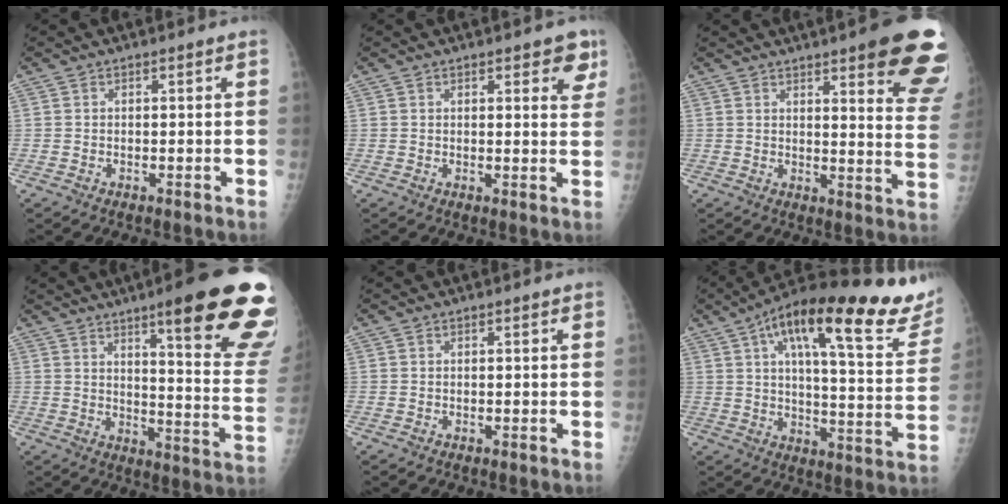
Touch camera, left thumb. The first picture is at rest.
{"total": 4.5, "force": [2.7, 1.9, 3.1], "torque": [-0.008, -0.013, 0.026]}
{"total": 17.5, "force": [10.5, 3.7, 13.6], "torque": [-0.138, -0.051, 0.115]}
{"total": 24.1, "force": [14.0, 3.7, 19.2], "torque": [-0.208, -0.063, 0.187]}
{"total": 0.0}
{"total": 28.9, "force": [16.7, 7.6, 22.3], "torque": [-0.296, -0.024, 0.229]}